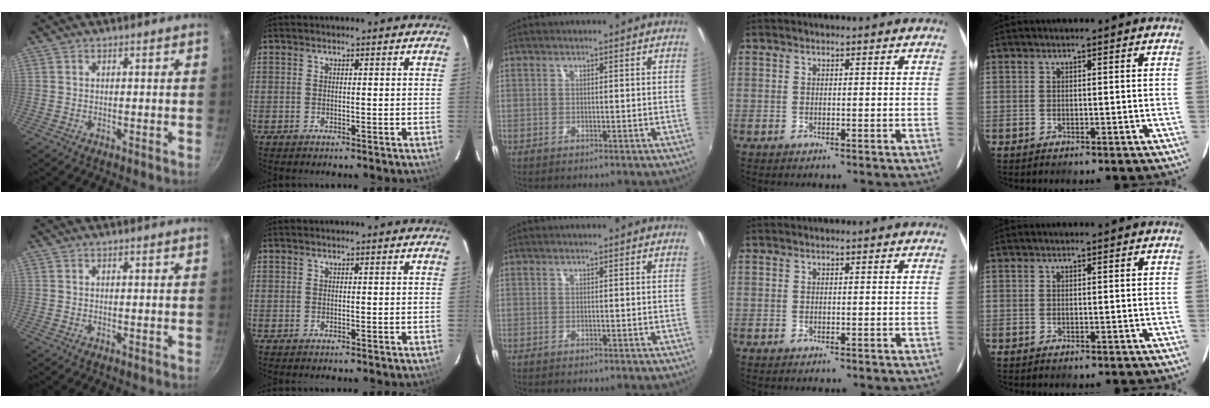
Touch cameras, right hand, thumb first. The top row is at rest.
{}